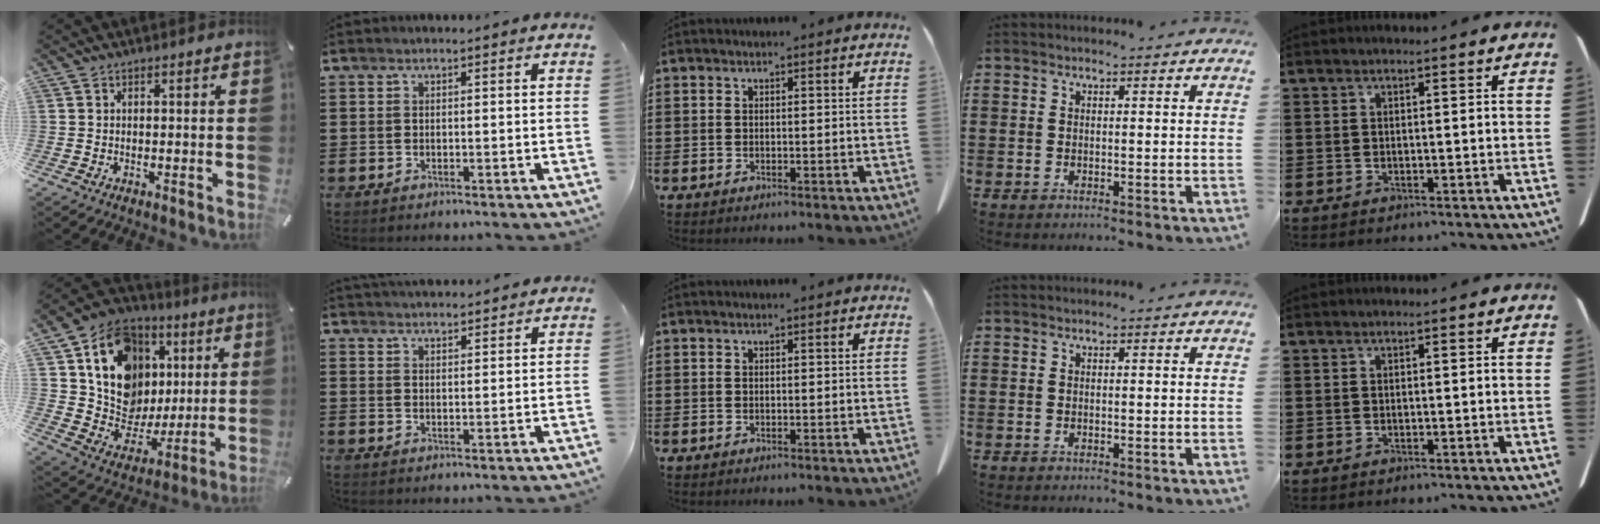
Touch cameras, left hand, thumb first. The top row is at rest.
{"thumb": {"total": 17.4, "force": [5.5, 14.6, 7.7], "torque": [-0.131, -0.031, 0.116]}, "index": {"total": 2.9, "force": [2.9, -0.1, -0.2], "torque": [-0.004, -0.008, 0.055]}}